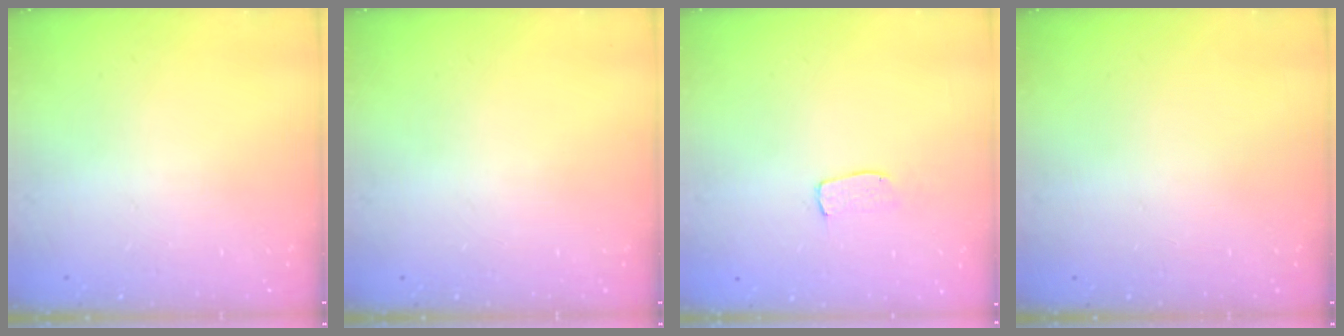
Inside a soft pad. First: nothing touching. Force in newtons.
{"total": 0.0}
{"total": 3.3, "press": 3.3, "slide": 0.2}
{"total": 0.0}